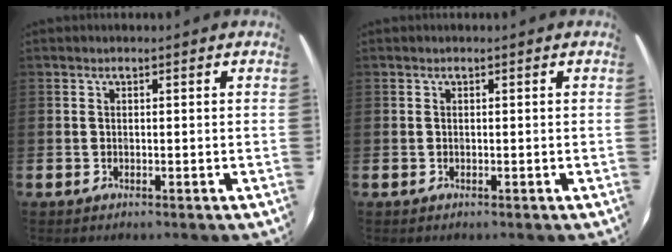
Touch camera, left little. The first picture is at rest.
{"total": 0.0}